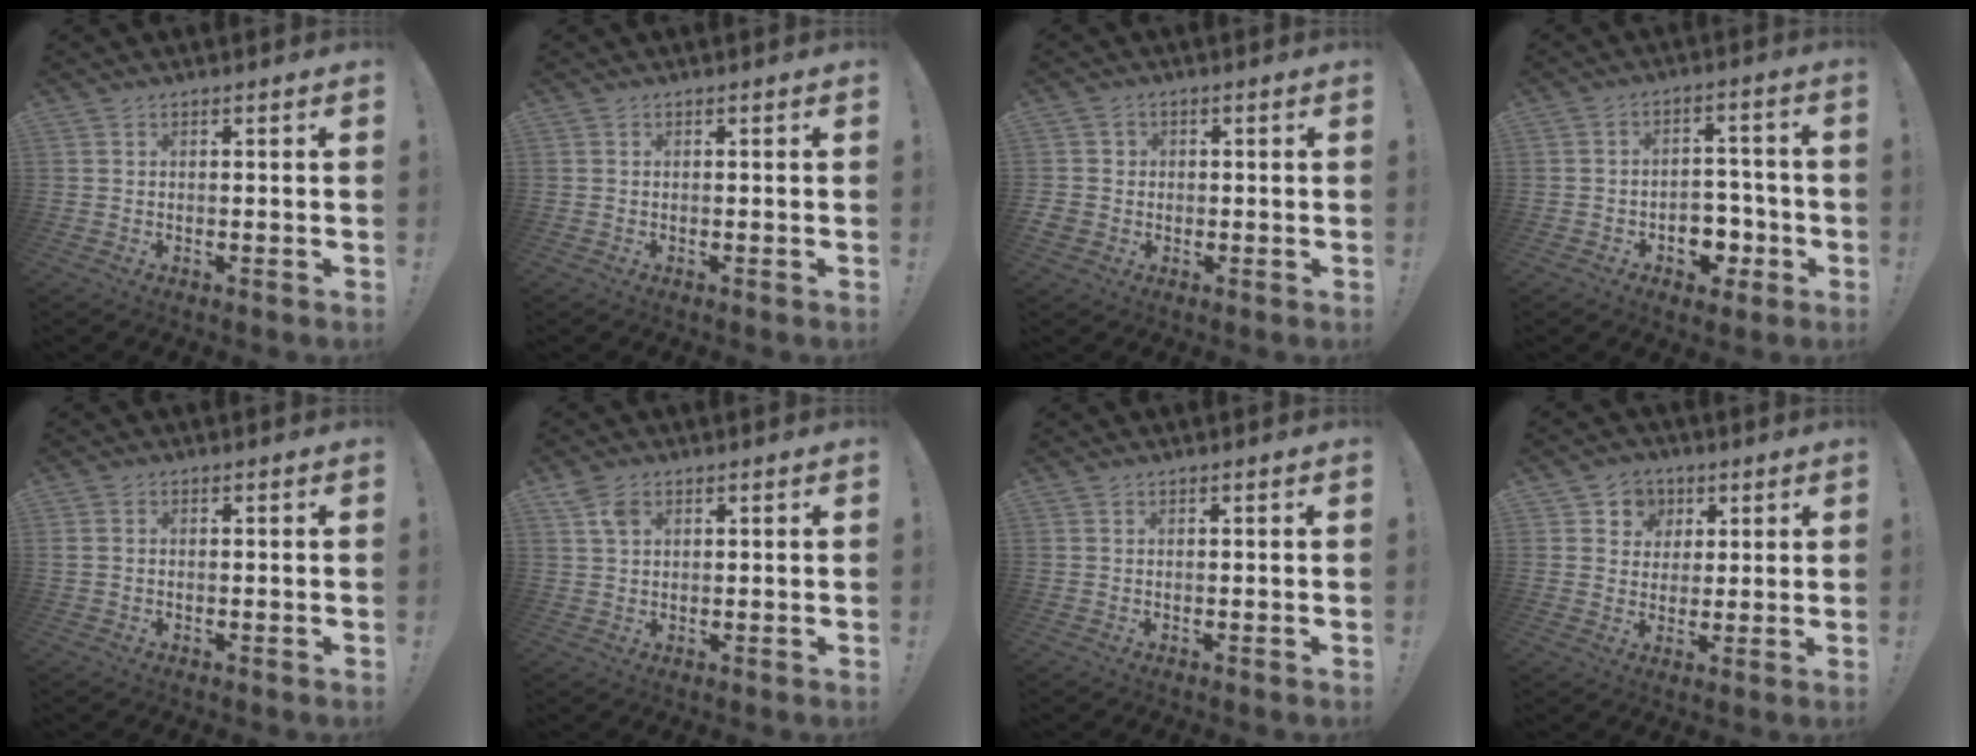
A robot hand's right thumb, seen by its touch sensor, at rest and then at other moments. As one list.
[{"total": 0.0}, {"total": 3.7, "force": [-0.3, 3.5, 1.1], "torque": [-0.023, 0.005, -0.004]}, {"total": 8.7, "force": [-3.4, 6.8, 4.3], "torque": [-0.049, 0.030, -0.051]}, {"total": 0.7, "force": [0.4, 0.5, -0.2], "torque": [0.005, 0.003, 0.008]}, {"total": 4.7, "force": [2.5, 2.8, 2.8], "torque": [-0.051, -0.002, 0.047]}, {"total": 0.0}, {"total": 6.9, "force": [2.4, 6.4, 1.1], "torque": [-0.018, -0.016, 0.047]}]